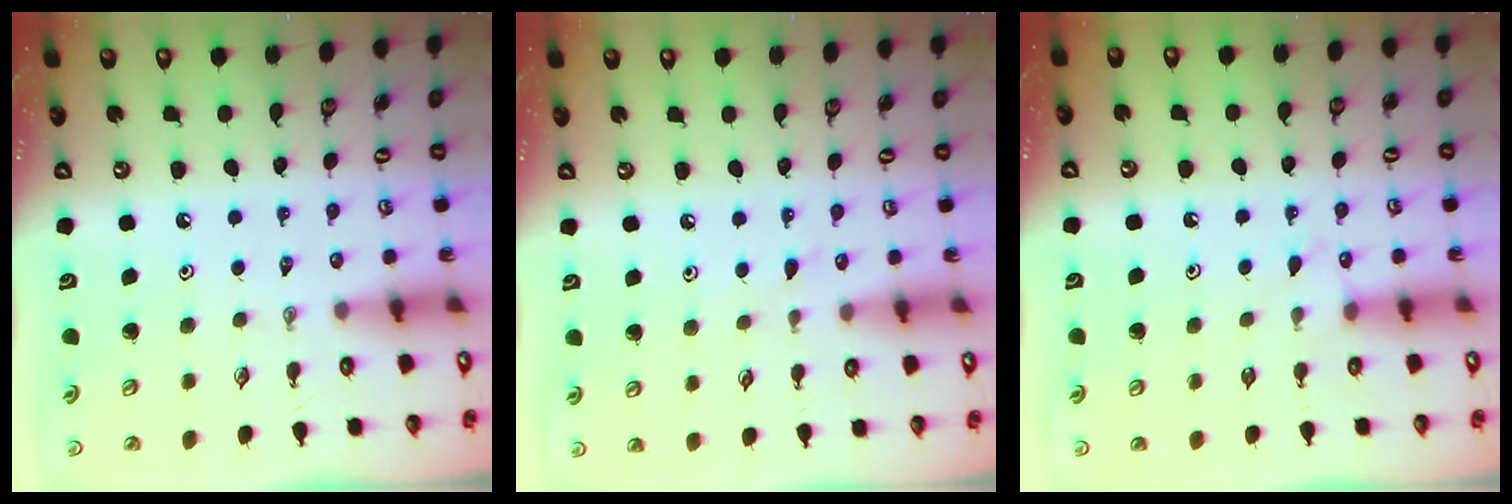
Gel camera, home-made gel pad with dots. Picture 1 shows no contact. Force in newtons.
{"total": 3.6, "press": 3.6, "slide": 0.5}
{"total": 5.1, "press": 5.0, "slide": 0.6}